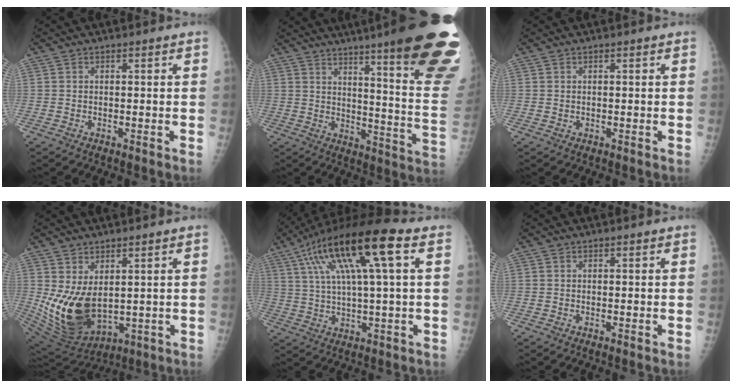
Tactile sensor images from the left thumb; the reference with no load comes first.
{"total": 29.6, "force": [20.0, 3.2, 21.6], "torque": [-0.203, -0.110, 0.259]}
{"total": 0.5, "force": [0.2, 0.4, 0.2], "torque": [0.000, 0.000, 0.003]}
{"total": 13.3, "force": [1.4, 8.2, 10.4], "torque": [-0.180, -0.030, 0.058]}
{"total": 18.8, "force": [6.9, 3.7, 17.2], "torque": [-0.320, 0.019, 0.114]}
{"total": 0.0}